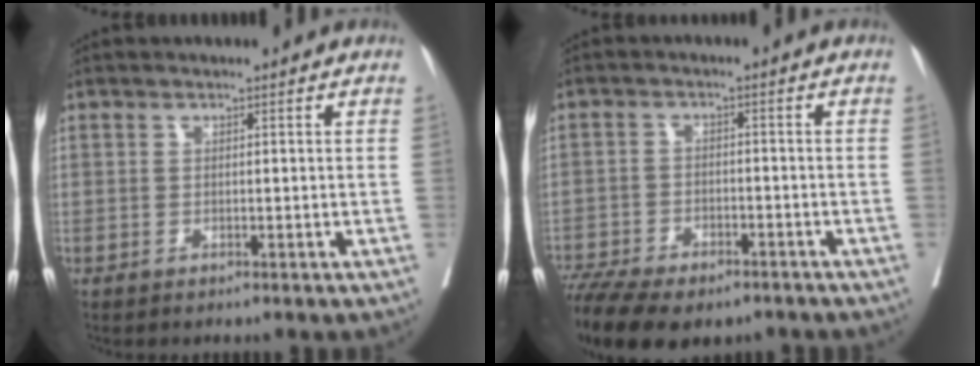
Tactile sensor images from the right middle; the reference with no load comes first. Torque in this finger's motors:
{"motor_torque": [1.14, -1.00, 0.34, 0.18]}